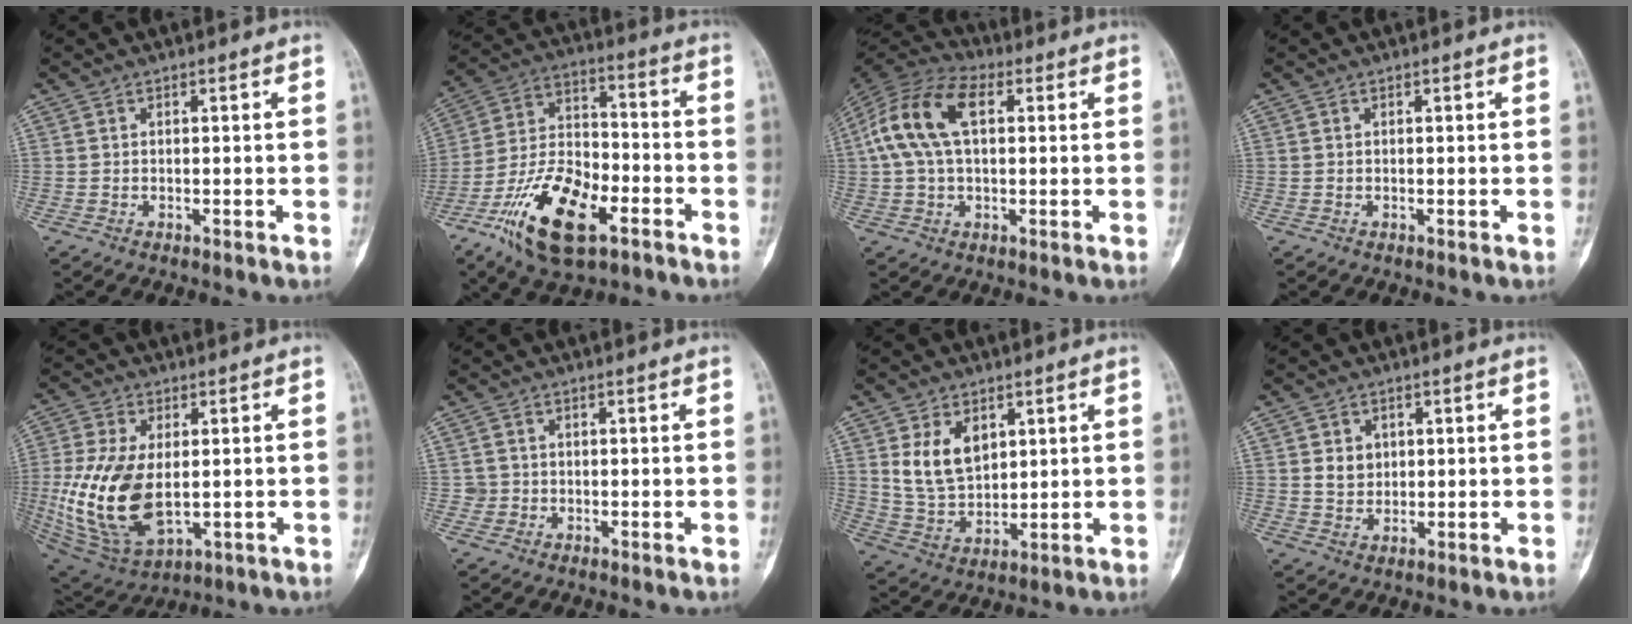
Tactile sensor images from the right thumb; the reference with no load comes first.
{"total": 18.6, "force": [-9.3, 8.7, 13.6], "torque": [-0.245, 0.051, -0.166]}
{"total": 13.7, "force": [2.8, 7.8, 10.9], "torque": [-0.223, 0.032, 0.048]}
{"total": 0.0}
{"total": 18.2, "force": [-0.8, 10.2, 15.0], "torque": [-0.308, -0.016, 0.005]}
{"total": 1.5, "force": [-0.3, 1.5, -0.2], "torque": [0.015, 0.008, -0.008]}
{"total": 9.5, "force": [3.5, 6.3, 6.2], "torque": [-0.093, -0.018, 0.081]}
{"total": 3.8, "force": [0.9, 3.3, 1.8], "torque": [-0.012, -0.004, 0.019]}